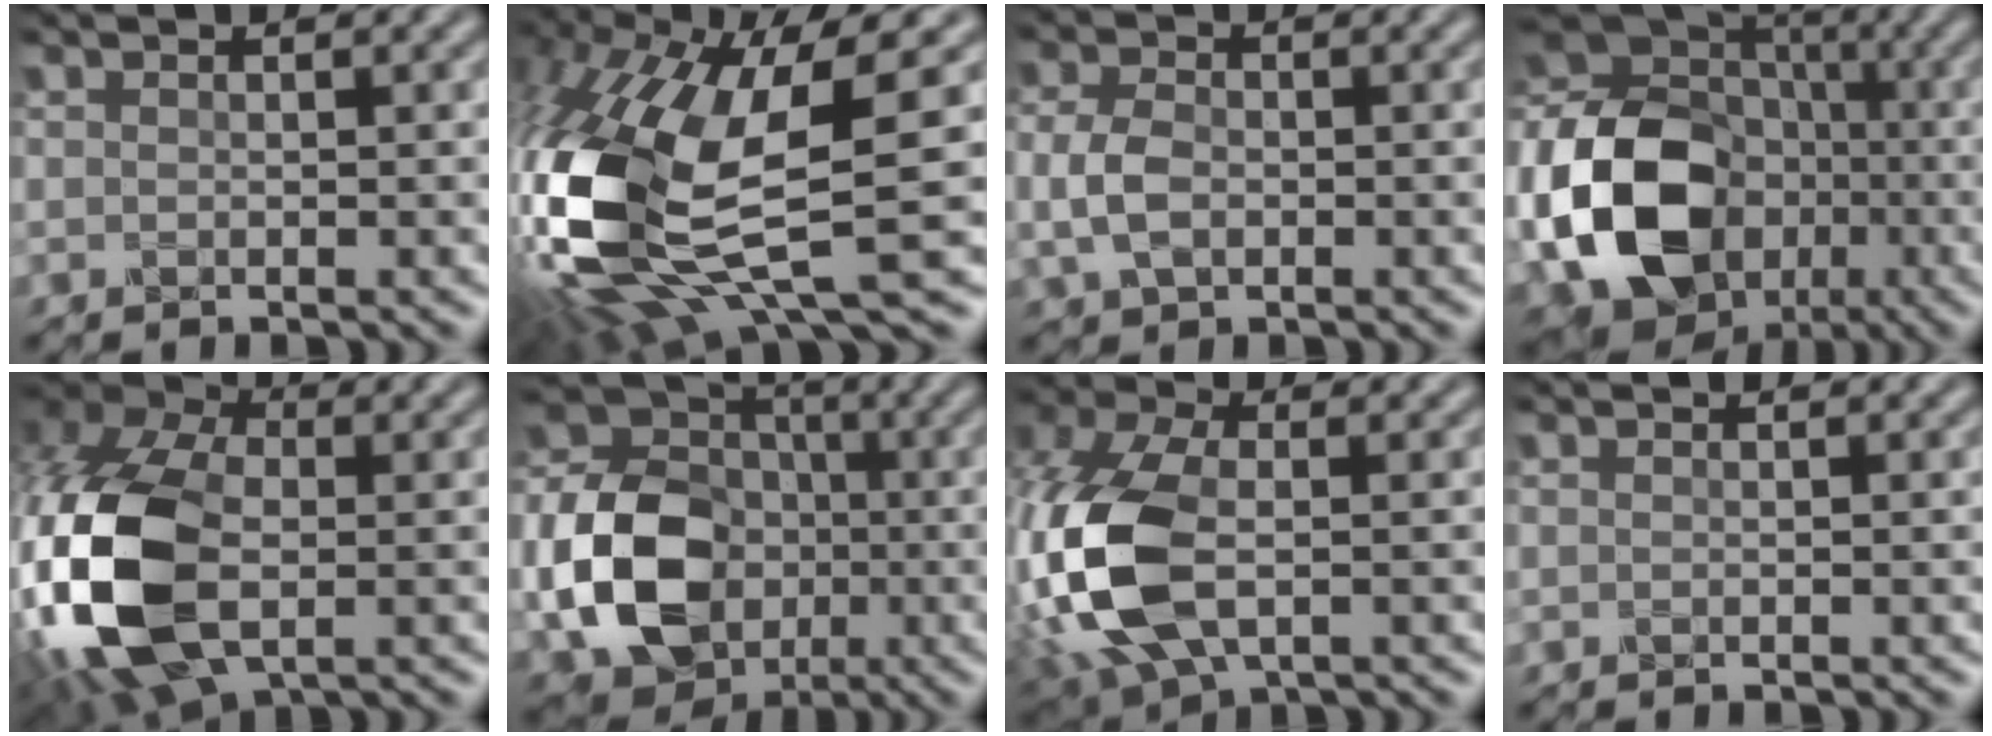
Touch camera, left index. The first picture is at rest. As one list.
[{"total": 16.6, "force": [-1.6, 6.9, 15.0], "torque": [-0.360, -0.032, -0.019]}, {"total": 3.5, "force": [-0.6, 2.4, 2.5], "torque": [-0.060, 0.000, -0.015]}, {"total": 16.9, "force": [-4.3, 13.5, 9.2], "torque": [-0.212, -0.032, -0.083]}, {"total": 14.2, "force": [-3.2, 8.9, 10.6], "torque": [-0.258, -0.026, -0.068]}, {"total": 12.3, "force": [-3.4, 9.5, 7.0], "torque": [-0.145, -0.021, -0.066]}, {"total": 12.5, "force": [-2.2, 7.3, 9.8], "torque": [-0.259, -0.012, -0.047]}, {"total": 0.0}]